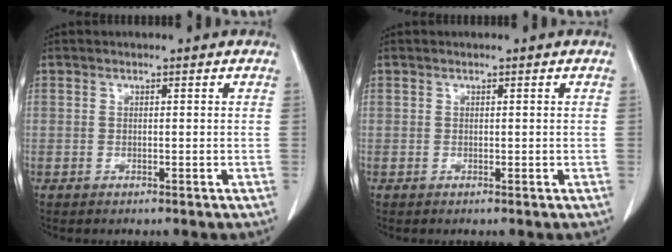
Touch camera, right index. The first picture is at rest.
{"total": 0.0}